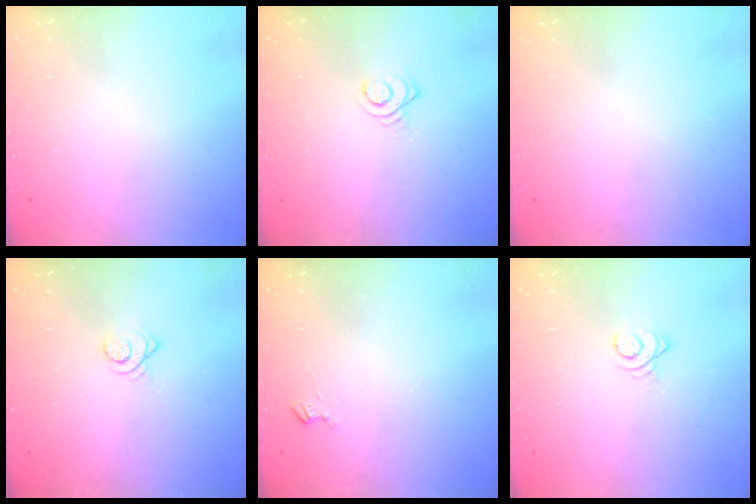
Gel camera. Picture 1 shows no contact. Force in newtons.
{"total": 3.1, "press": 3.1, "slide": 0.4}
{"total": 0.0}
{"total": 3.3, "press": 3.3, "slide": 0.1}
{"total": 2.7, "press": 2.7, "slide": 0.3}
{"total": 2.5, "press": 2.5, "slide": 0.2}